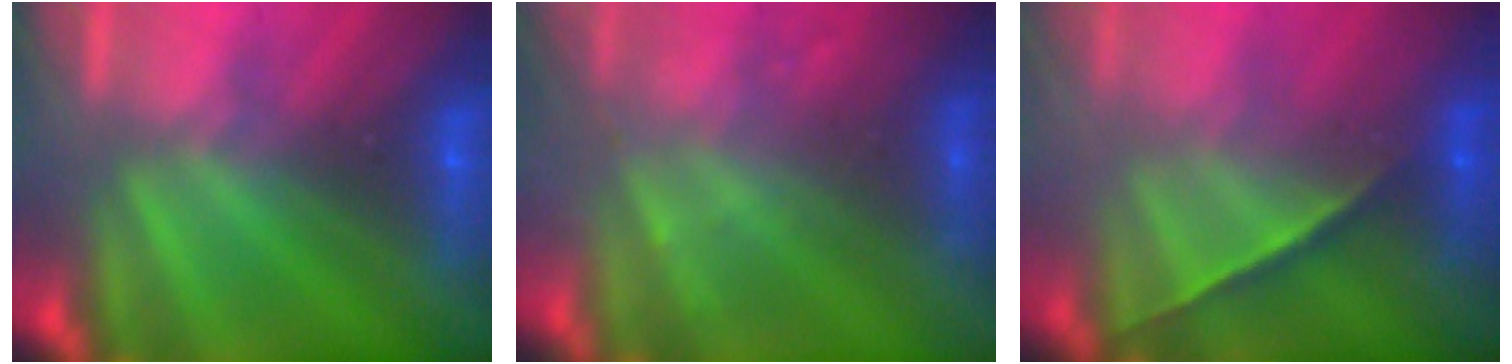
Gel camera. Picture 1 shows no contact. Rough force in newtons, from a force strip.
{"total": 2.3}
{"total": 1.1}